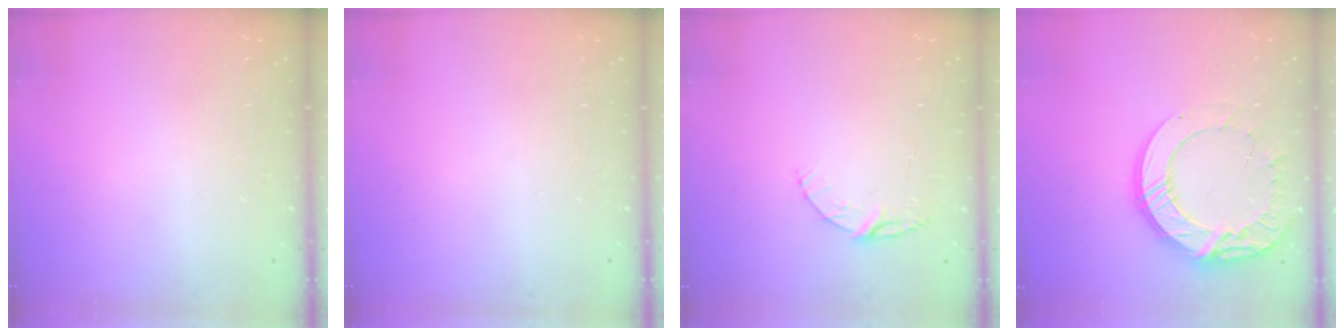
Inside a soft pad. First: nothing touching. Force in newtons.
{"total": 0.0}
{"total": 4.5, "press": 4.4, "slide": 0.4}
{"total": 15.9, "press": 15.9, "slide": 1.3}